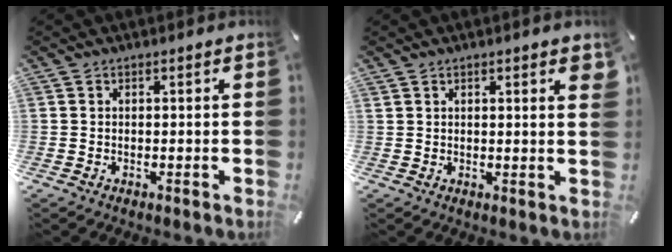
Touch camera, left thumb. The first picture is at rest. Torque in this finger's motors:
{"motor_torque": [0.23, -0.42, 0.06, -0.03, 0.01]}